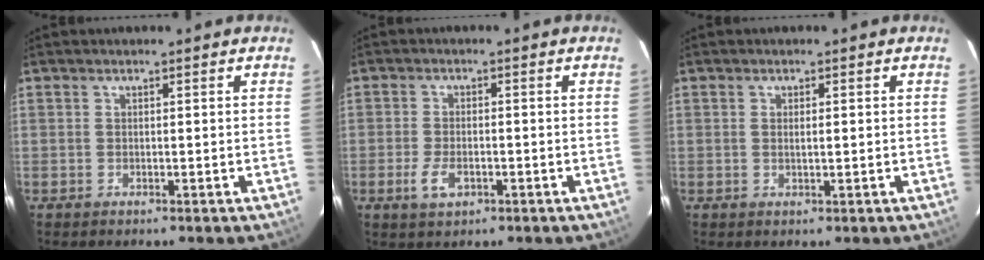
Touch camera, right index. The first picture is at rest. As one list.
[{"total": 4.5, "force": [-1.8, 2.3, 3.4], "torque": [-0.078, -0.006, -0.032]}, {"total": 1.2, "force": [0.1, 0.2, 1.2], "torque": [-0.019, 0.001, 0.002]}]